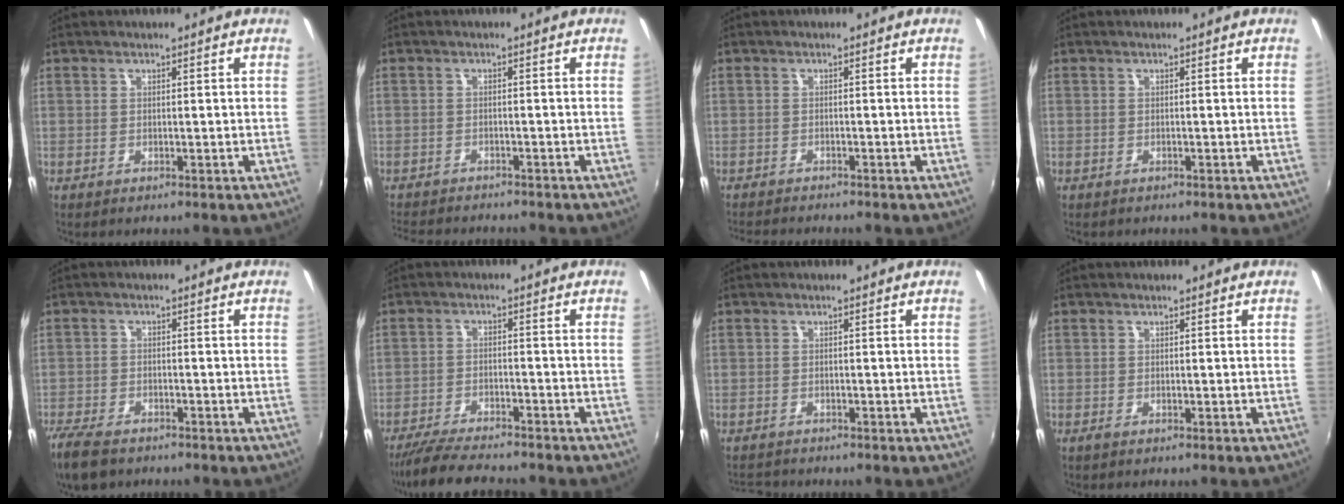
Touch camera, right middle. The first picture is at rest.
{"total": 8.1, "force": [-7.5, 1.6, 2.7], "torque": [-0.072, -0.017, -0.119]}
{"total": 5.1, "force": [-4.8, 0.2, 1.7], "torque": [-0.043, -0.019, -0.082]}
{"total": 0.9, "force": [-0.8, 0.3, 0.2], "torque": [-0.006, -0.003, -0.013]}
{"total": 8.0, "force": [-6.4, 3.1, 3.7], "torque": [-0.106, -0.026, -0.122]}
{"total": 10.7, "force": [-9.5, 1.7, 4.6], "torque": [-0.114, -0.023, -0.159]}
{"total": 3.1, "force": [-2.9, 0.6, 0.7], "torque": [-0.024, -0.012, -0.053]}
{"total": 0.0}